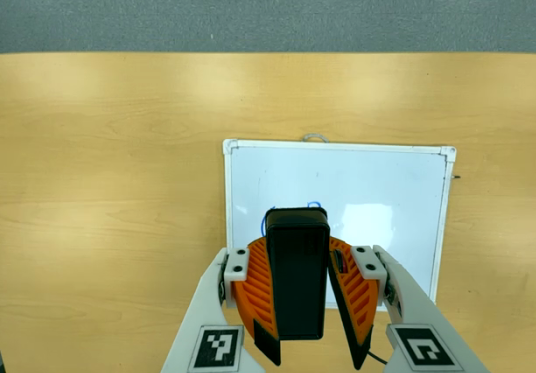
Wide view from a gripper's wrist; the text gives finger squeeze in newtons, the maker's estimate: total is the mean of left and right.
{"total": 10.0, "left": 9.1, "right": 10.8}